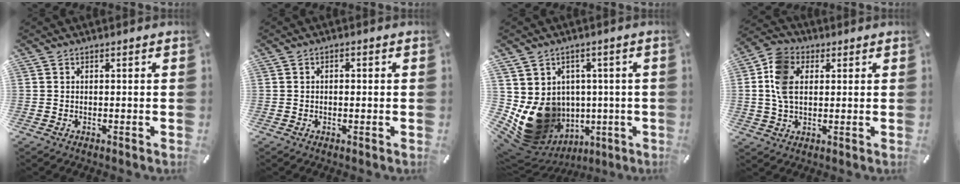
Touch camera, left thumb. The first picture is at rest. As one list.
[{"total": 1.2, "force": [-0.2, 0.7, 1.0], "torque": [-0.018, 0.003, -0.005]}, {"total": 15.4, "force": [-1.6, 13.7, 6.9], "torque": [-0.118, -0.017, -0.005]}, {"total": 9.2, "force": [2.0, 6.8, 5.9], "torque": [-0.149, 0.010, 0.036]}]